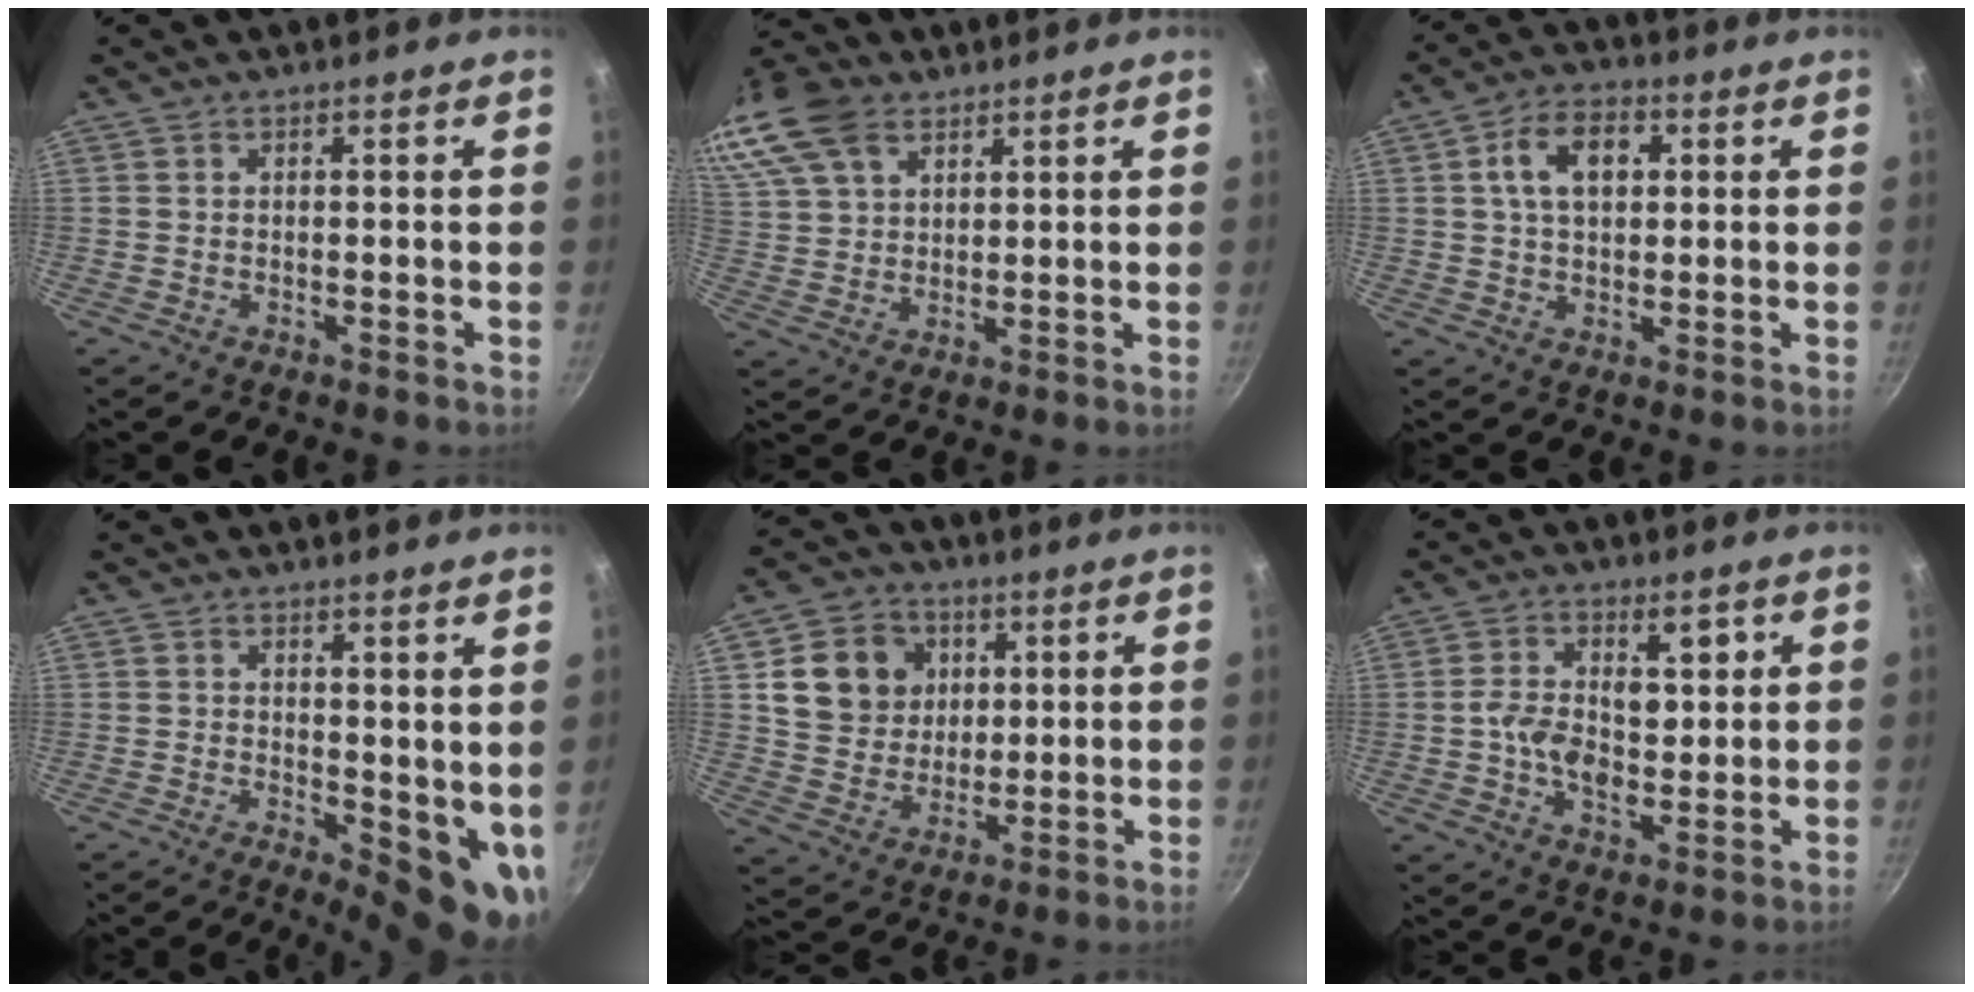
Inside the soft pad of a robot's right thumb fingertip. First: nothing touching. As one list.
[{"total": 17.6, "force": [9.7, 11.3, 9.4], "torque": [-0.209, 0.018, 0.190]}, {"total": 9.3, "force": [2.3, 5.9, 6.8], "torque": [-0.093, 0.010, 0.033]}, {"total": 8.5, "force": [1.0, 4.0, 7.5], "torque": [-0.075, -0.016, 0.020]}, {"total": 12.8, "force": [3.6, 11.1, 5.4], "torque": [-0.068, 0.001, 0.064]}, {"total": 10.4, "force": [1.5, 6.5, 8.0], "torque": [-0.121, -0.006, 0.018]}]